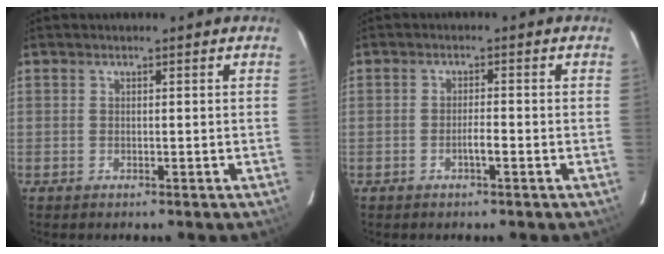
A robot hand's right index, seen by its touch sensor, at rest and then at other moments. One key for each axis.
{"total": 2.0, "fx": -1.0, "fy": 0.2, "fz": 1.7, "tx": -0.027, "ty": 0.001, "tz": -0.018}